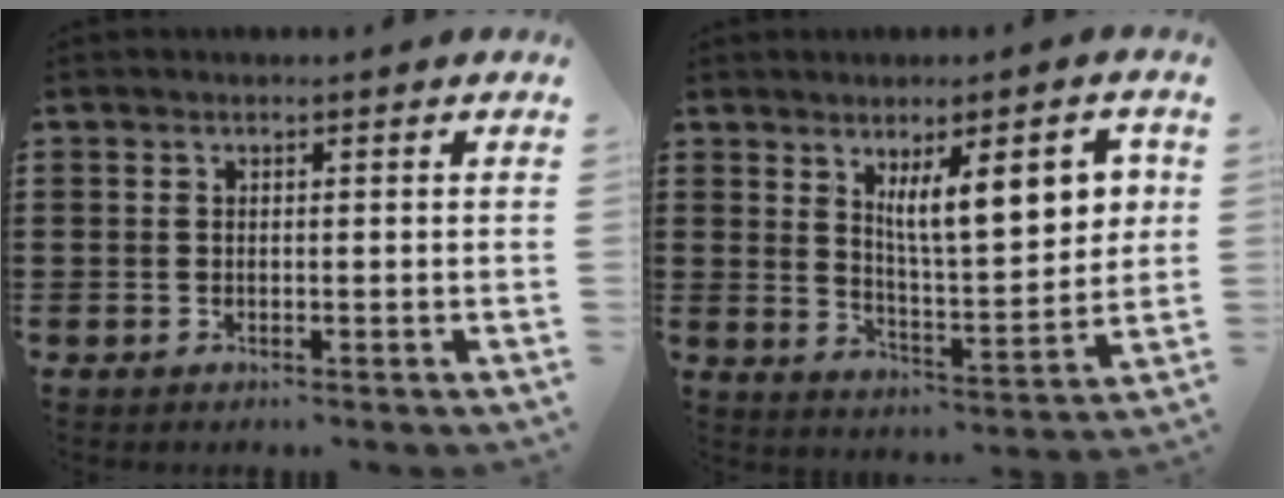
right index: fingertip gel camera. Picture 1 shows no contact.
{"total": 10.7, "force": [4.3, 3.0, 9.3], "torque": [-0.151, -0.006, 0.066]}